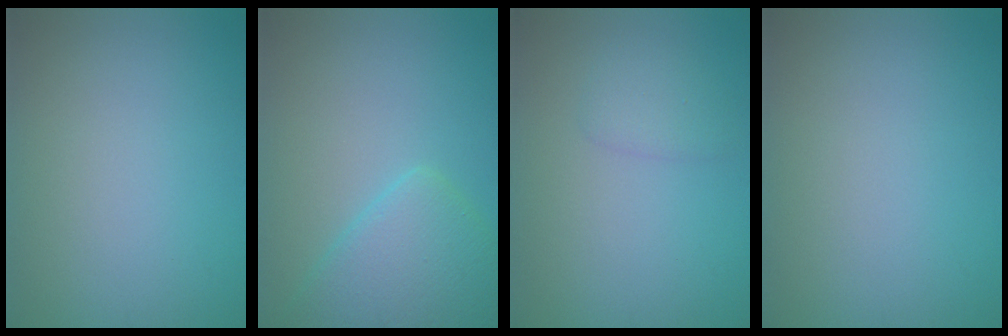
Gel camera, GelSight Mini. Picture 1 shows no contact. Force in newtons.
{"total": 4.6, "press": 4.6, "slide": 0.3}
{"total": 1.4, "press": 1.4, "slide": 0.1}
{"total": 0.0}